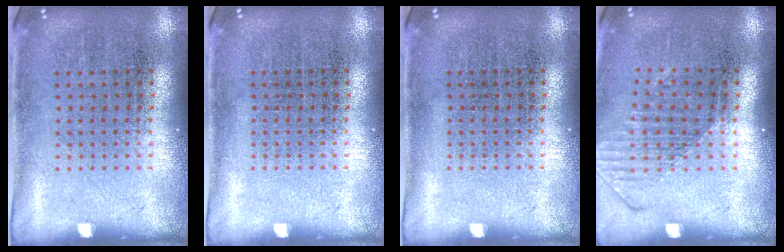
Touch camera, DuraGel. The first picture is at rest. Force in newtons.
{"total": 0.0}
{"total": 0.0}
{"total": 1.6, "press": 1.2, "slide": 1.0}